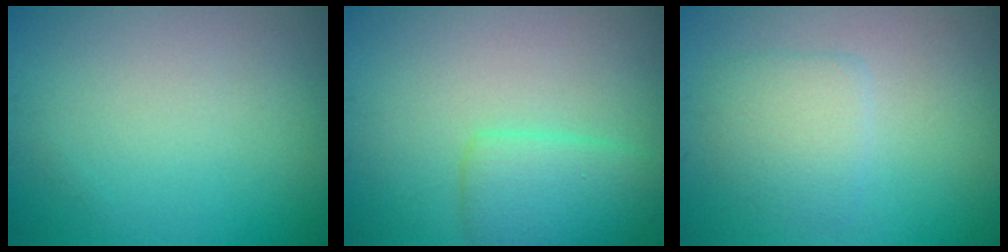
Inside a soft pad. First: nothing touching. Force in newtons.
{"total": 3.4, "press": 3.4, "slide": 0.1}
{"total": 2.9, "press": 2.9, "slide": 0.3}